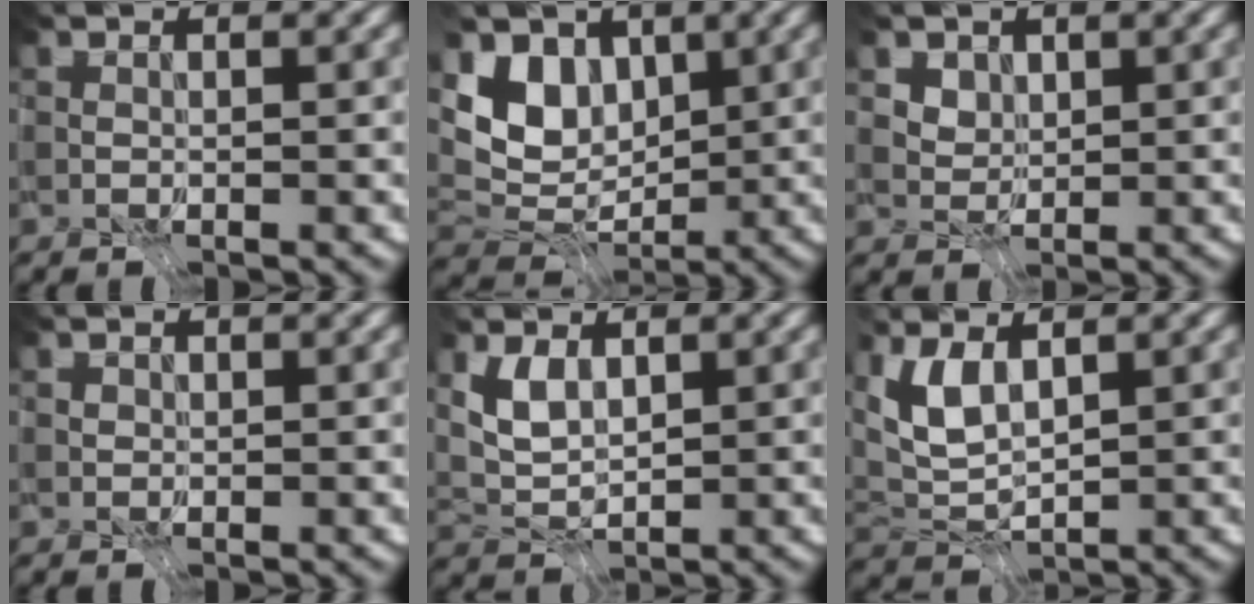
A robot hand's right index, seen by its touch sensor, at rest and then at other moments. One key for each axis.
{"total": 4.0, "fx": 0.7, "fy": 2.3, "fz": 3.2, "tx": -0.058, "ty": -0.006, "tz": 0.014}
{"total": 2.1, "fx": 1.5, "fy": 1.3, "fz": 0.7, "tx": -0.022, "ty": -0.010, "tz": 0.034}
{"total": 2.2, "fx": 0.9, "fy": 1.7, "fz": 1.0, "tx": -0.018, "ty": 0.012, "tz": 0.006}
{"total": 0.7, "fx": 0.1, "fy": -0.6, "fz": 0.1, "tx": -0.007, "ty": -0.008, "tz": 0.014}
{"total": 1.2, "fx": 0.4, "fy": -0.8, "fz": 0.8, "tx": -0.019, "ty": -0.009, "tz": 0.020}